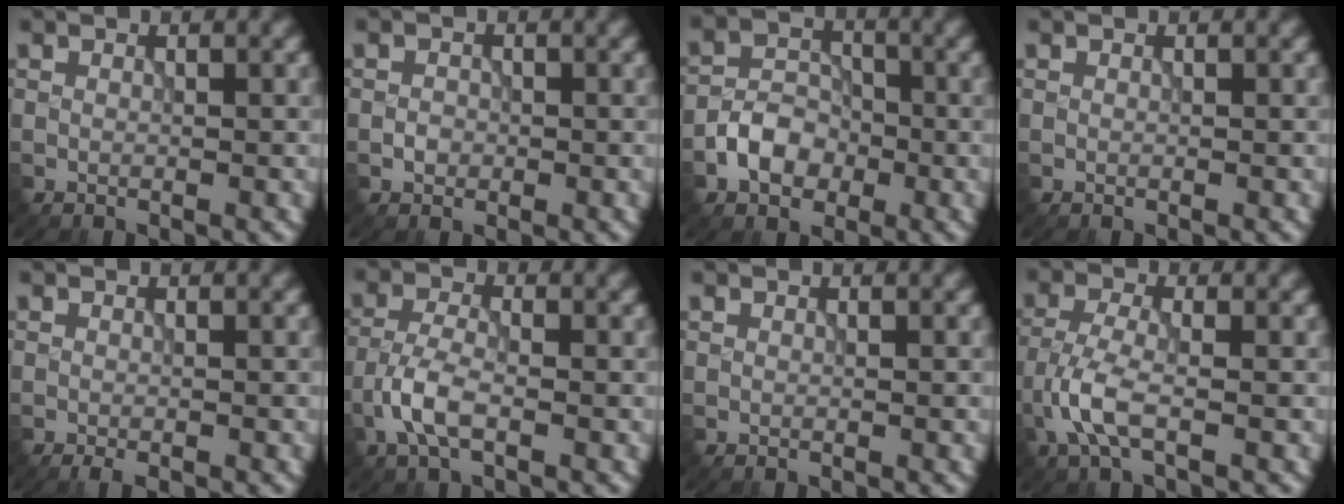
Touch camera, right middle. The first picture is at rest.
{"total": 1.0, "force": [-0.3, 0.8, 0.4], "torque": [-0.004, -0.001, -0.007]}
{"total": 3.8, "force": [-1.6, 2.8, 2.0], "torque": [-0.033, 0.006, -0.031]}
{"total": 0.0}
{"total": 1.4, "force": [-1.0, 0.3, 0.8], "torque": [-0.012, -0.003, -0.015]}
{"total": 3.5, "force": [-1.6, 1.4, 2.8], "torque": [-0.064, 0.002, -0.040]}
{"total": 0.0}
{"total": 3.8, "force": [-1.6, 1.3, 3.2], "torque": [-0.077, 0.002, -0.041]}